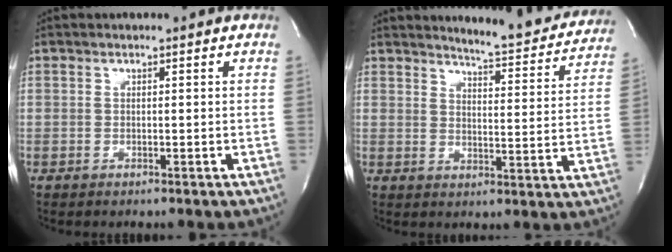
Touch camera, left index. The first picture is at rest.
{"total": 12.6, "force": [12.2, 1.4, 3.1], "torque": [-0.038, -0.044, 0.139]}